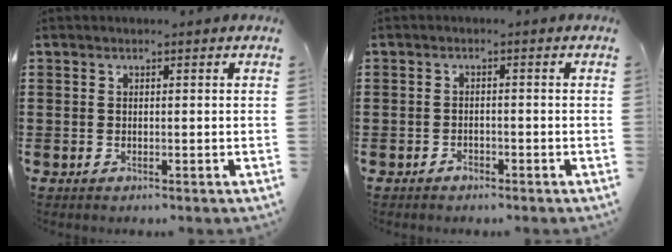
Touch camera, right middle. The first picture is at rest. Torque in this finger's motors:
{"motor_torque": [0.27, -0.31, -0.01, 0.00]}